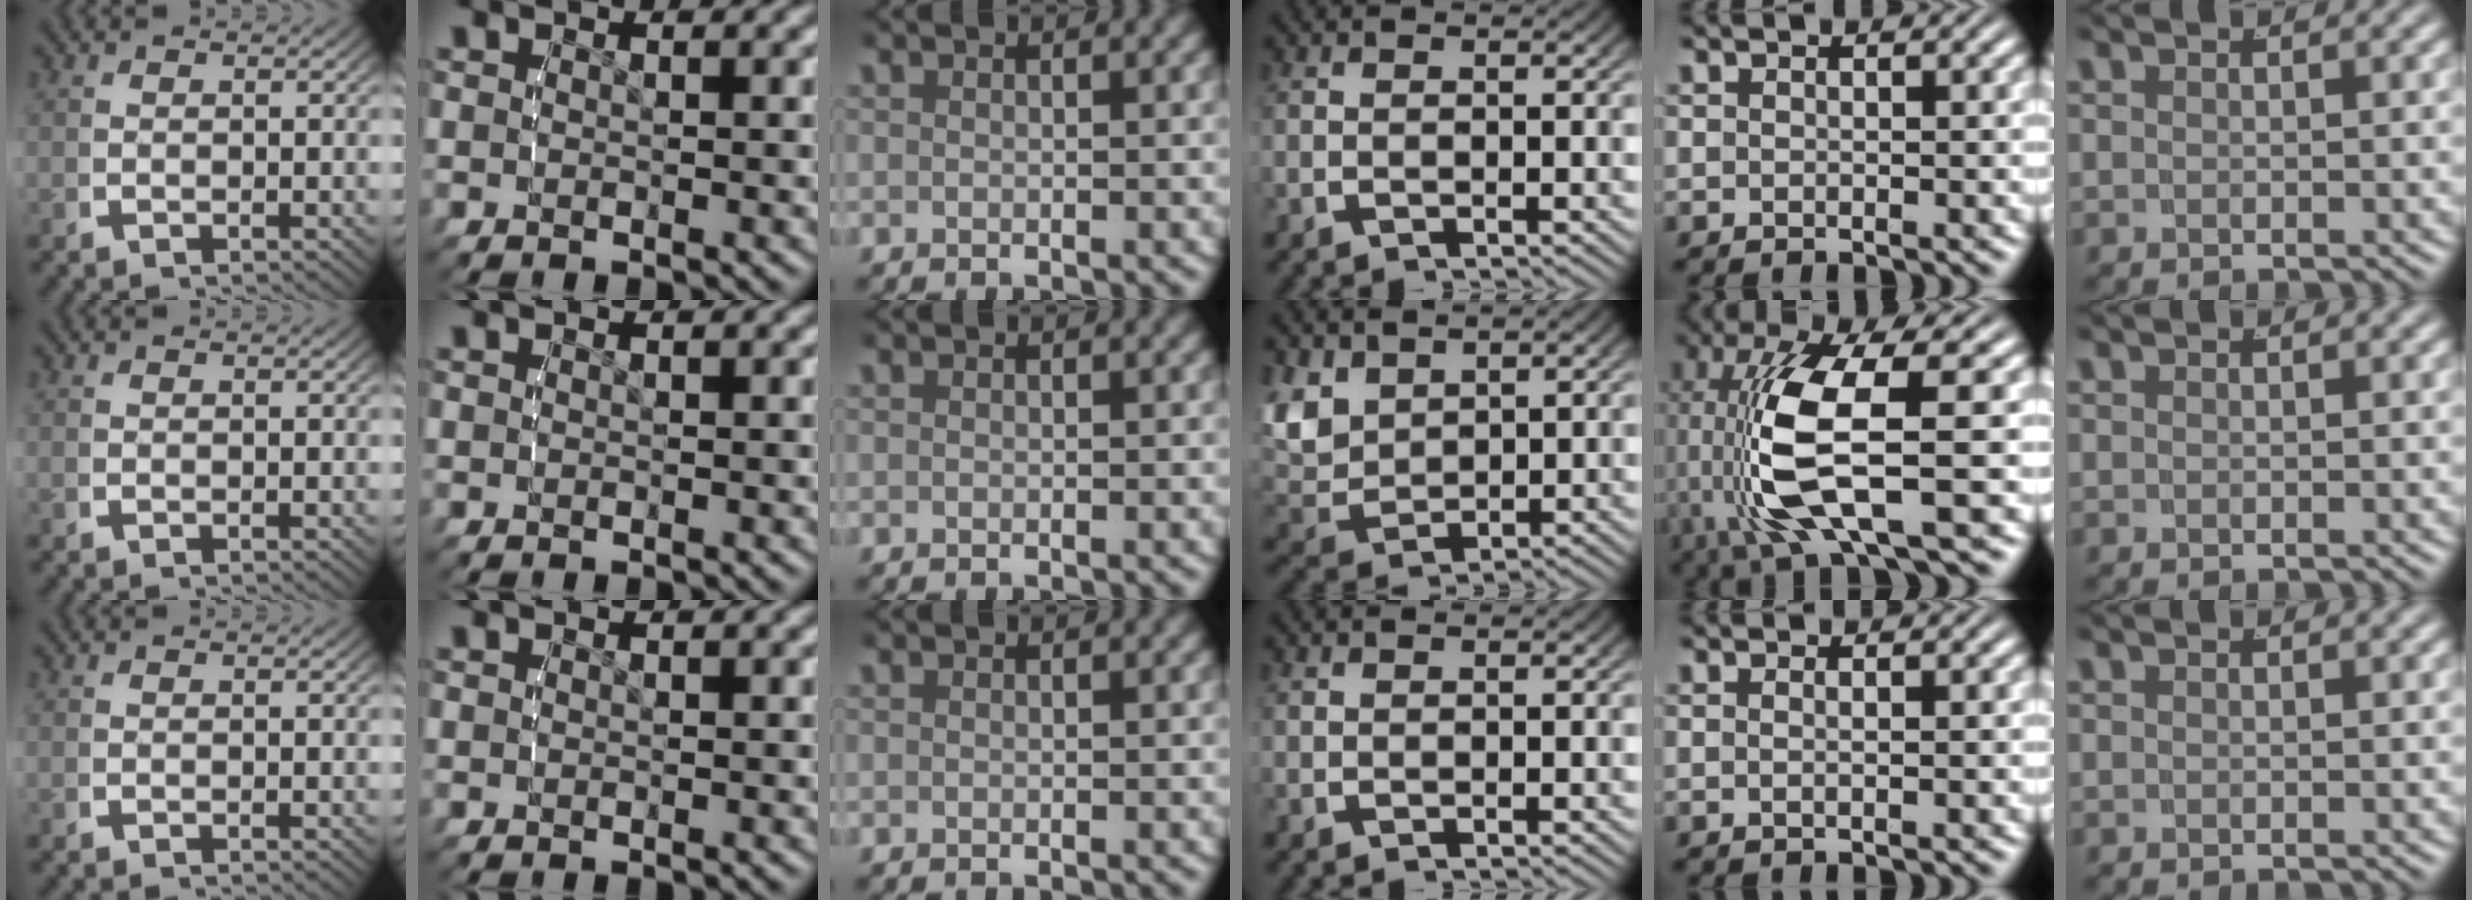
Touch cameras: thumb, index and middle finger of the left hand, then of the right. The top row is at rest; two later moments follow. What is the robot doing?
{"motion": "lift_and_place", "object": "pen"}